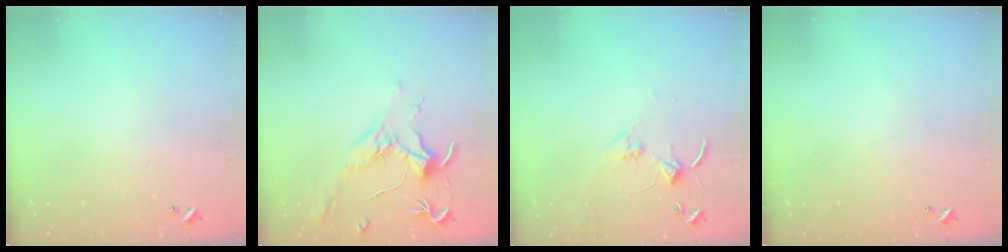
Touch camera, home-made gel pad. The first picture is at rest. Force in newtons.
{"total": 1.8, "press": 1.6, "slide": 0.9}
{"total": 2.8, "press": 2.8, "slide": 0.4}
{"total": 0.0}